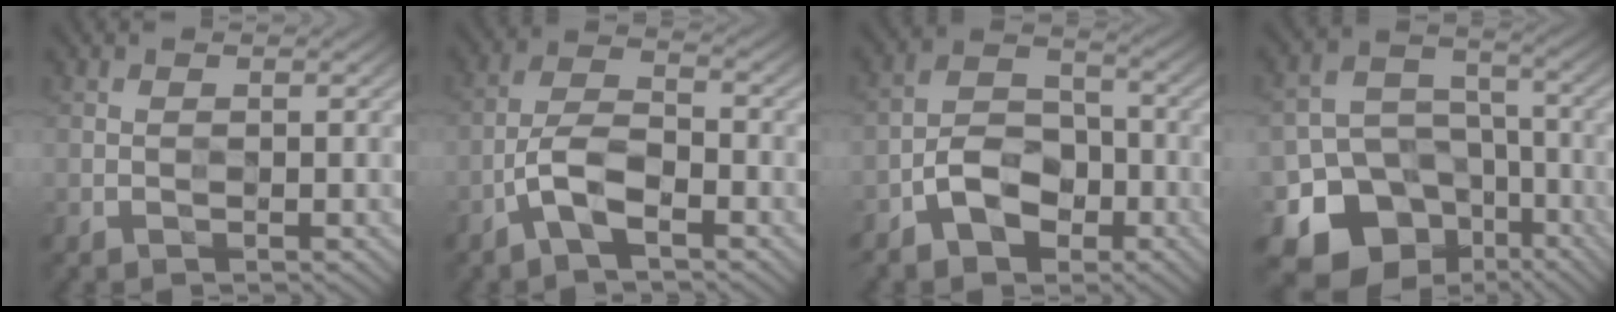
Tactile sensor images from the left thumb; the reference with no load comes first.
{"total": 5.9, "force": [-3.1, 2.2, 4.5], "torque": [-0.092, 0.010, -0.073]}
{"total": 6.9, "force": [-3.7, 4.3, 3.9], "torque": [-0.072, 0.003, -0.080]}
{"total": 15.4, "force": [-8.1, 11.9, 5.4], "torque": [-0.139, -0.039, -0.126]}